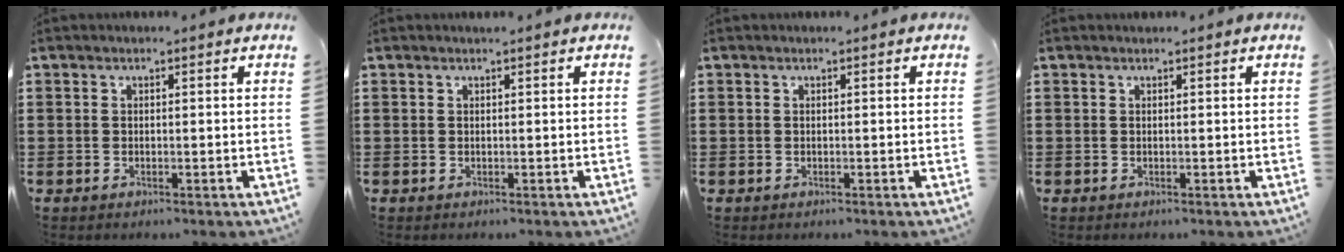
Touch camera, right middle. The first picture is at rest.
{"total": 0.0}
{"total": 0.0}
{"total": 0.0}